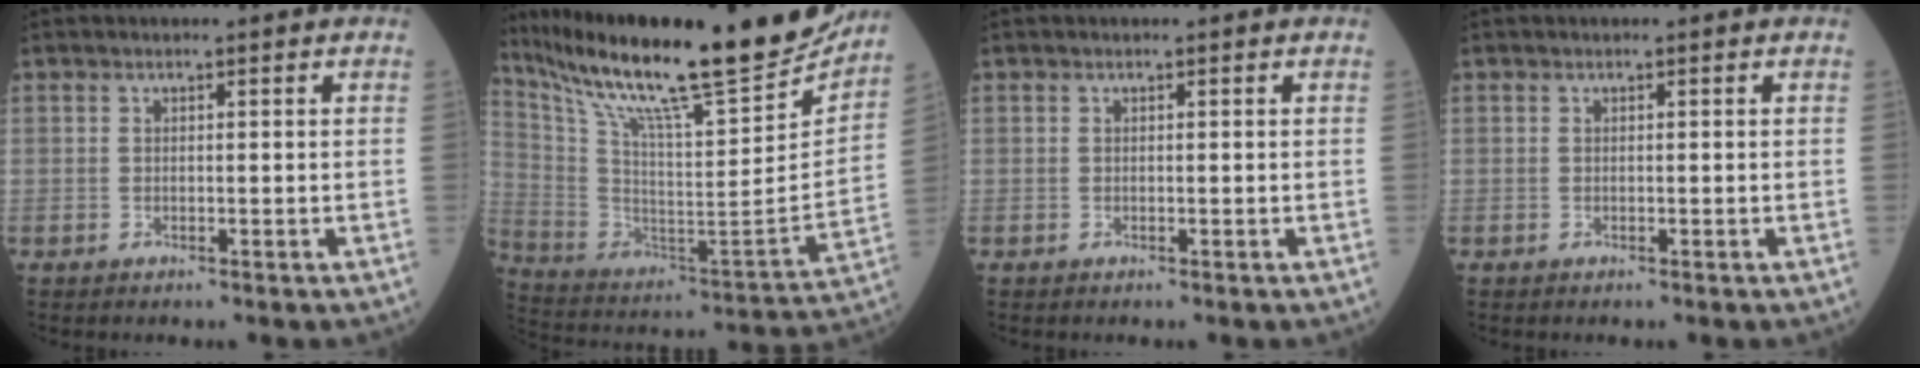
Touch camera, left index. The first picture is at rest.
{"total": 28.9, "force": [24.3, 2.7, 15.5], "torque": [-0.282, -0.055, 0.370]}
{"total": 0.0}
{"total": 0.0}